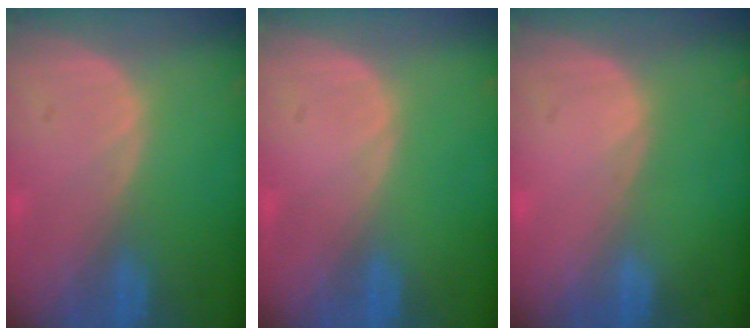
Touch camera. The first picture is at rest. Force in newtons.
{"total": 0.0}
{"total": 0.0}